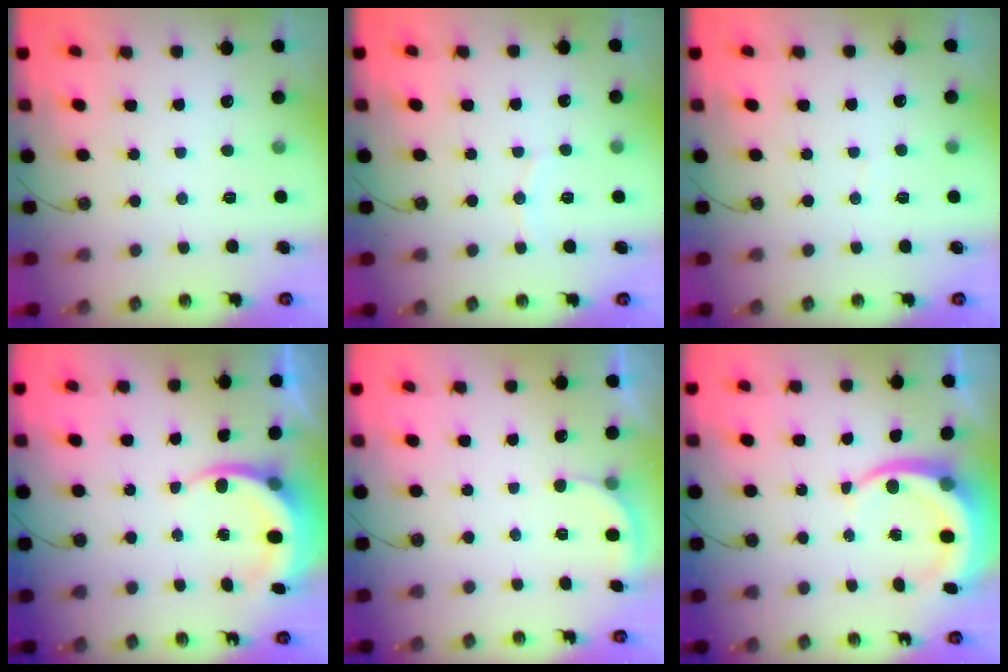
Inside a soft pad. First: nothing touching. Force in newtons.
{"total": 5.2, "press": 5.2, "slide": 0.5}
{"total": 2.0, "press": 2.0, "slide": 0.1}
{"total": 6.2, "press": 6.0, "slide": 1.6}
{"total": 2.6, "press": 2.5, "slide": 0.6}
{"total": 8.6, "press": 8.4, "slide": 1.5}